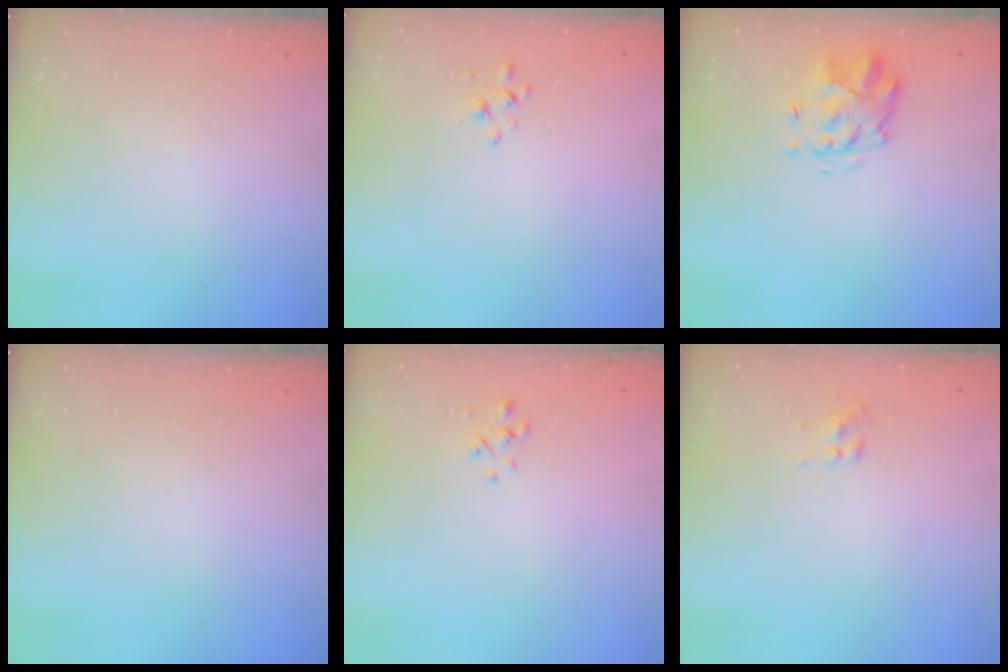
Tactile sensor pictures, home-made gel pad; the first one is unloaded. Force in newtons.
{"total": 2.1, "press": 1.9, "slide": 0.8}
{"total": 3.8, "press": 3.4, "slide": 1.8}
{"total": 0.0}
{"total": 0.9, "press": 0.7, "slide": 0.5}
{"total": 2.0, "press": 1.9, "slide": 0.8}